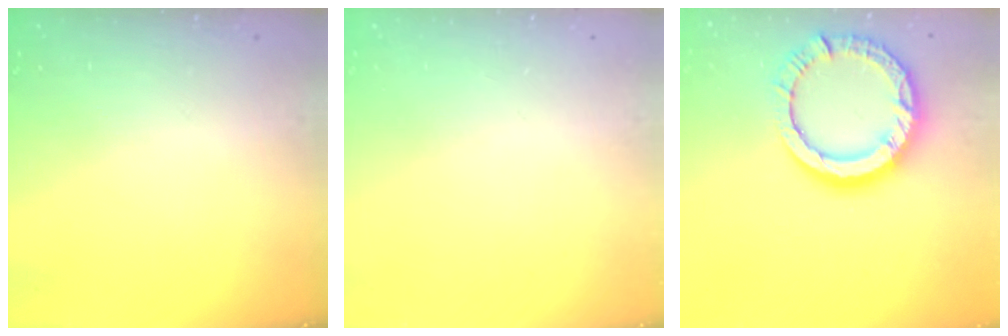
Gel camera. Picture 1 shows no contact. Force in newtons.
{"total": 0.0}
{"total": 14.8, "press": 14.7, "slide": 1.6}